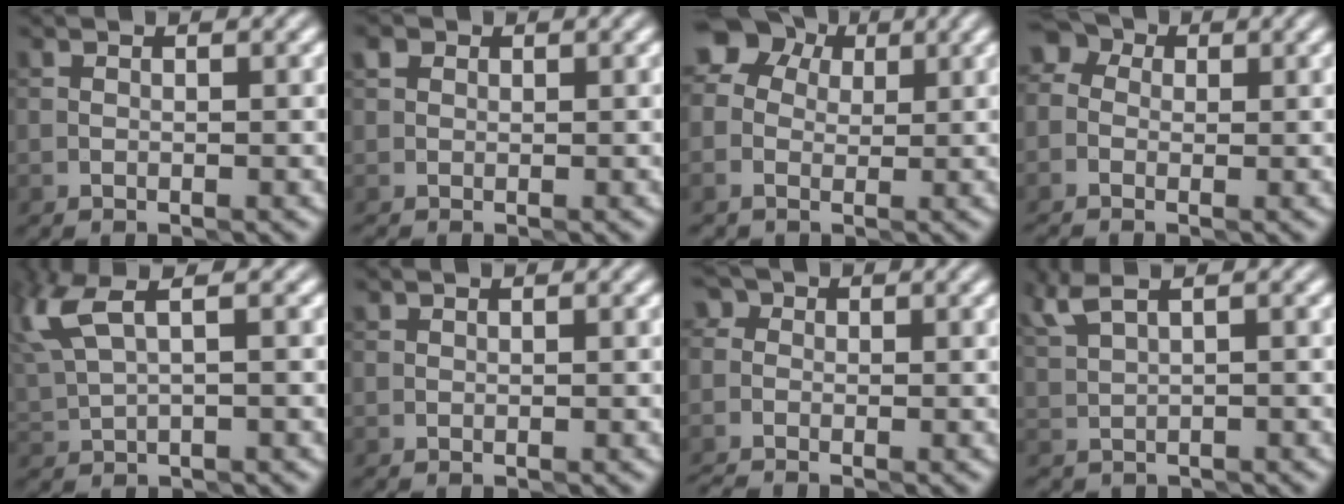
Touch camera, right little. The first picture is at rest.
{"total": 0.7, "force": [-0.1, 0.7, 0.1], "torque": [0.004, 0.006, -0.003]}
{"total": 6.0, "force": [1.8, 5.3, 2.1], "torque": [-0.036, 0.029, 0.004]}
{"total": 3.6, "force": [-0.4, 3.2, 1.7], "torque": [-0.032, 0.020, -0.027]}
{"total": 4.8, "force": [2.4, 1.5, 3.8], "torque": [-0.101, 0.015, 0.056]}
{"total": 0.0}
{"total": 2.6, "force": [-1.4, 1.8, 1.2], "torque": [-0.013, 0.011, -0.037]}
{"total": 2.5, "force": [1.9, 0.7, 1.4], "torque": [-0.029, 0.009, 0.045]}